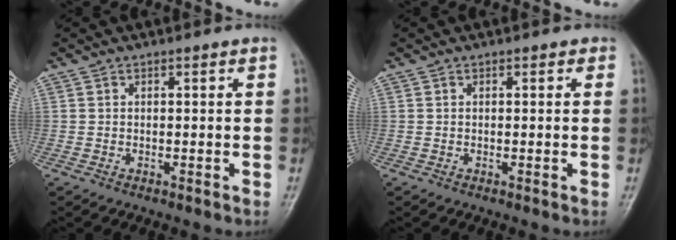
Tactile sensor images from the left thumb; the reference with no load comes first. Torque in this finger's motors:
{"motor_torque": [-0.13, -0.09, -0.28, 0.09, 0.04]}